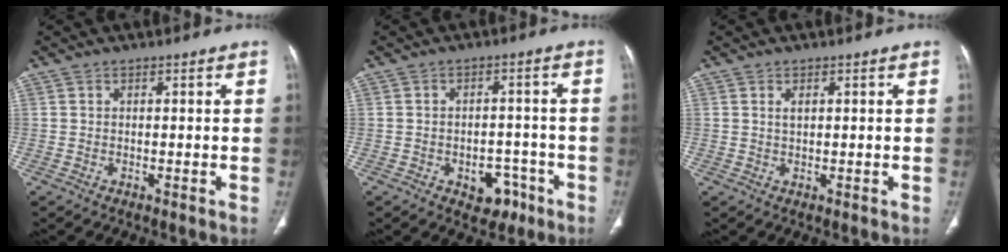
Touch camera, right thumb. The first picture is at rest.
{"total": 6.1, "force": [-3.1, 4.2, 3.1], "torque": [-0.014, 0.029, -0.038]}
{"total": 1.3, "force": [0.5, 0.6, 1.0], "torque": [-0.017, 0.001, 0.012]}